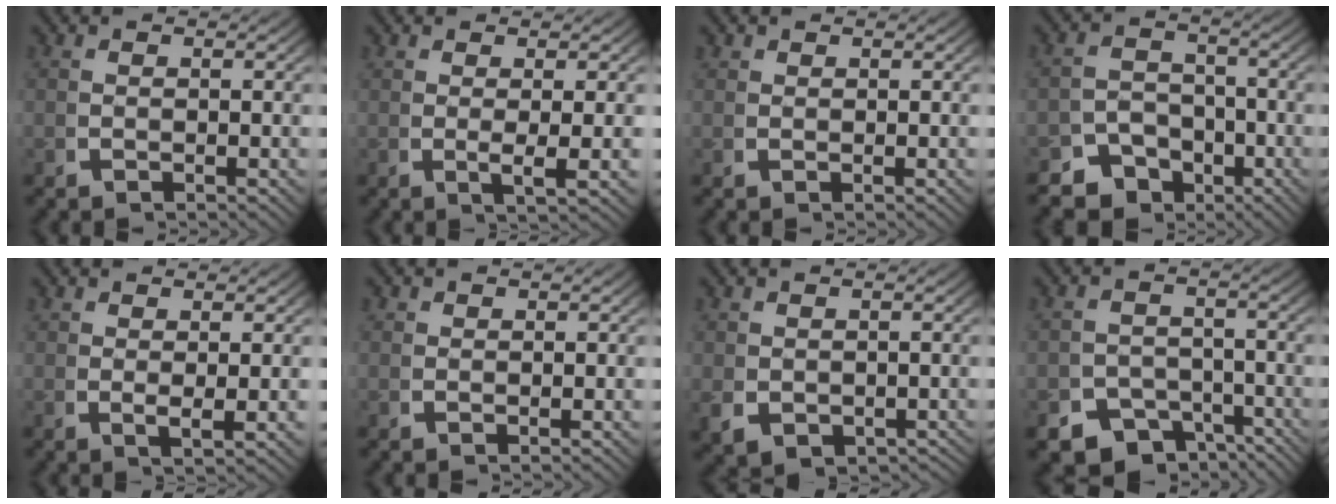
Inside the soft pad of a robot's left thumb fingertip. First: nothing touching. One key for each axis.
{"total": 2.4, "fx": 0.3, "fy": 0.2, "fz": 2.4, "tx": -0.046, "ty": -0.006, "tz": 0.011}
{"total": 0.8, "fx": 0.6, "fy": 0.5, "fz": 0.1, "tx": -0.001, "ty": -0.004, "tz": 0.015}
{"total": 7.9, "fx": -4.7, "fy": 6.0, "fz": 2.2, "tx": -0.014, "ty": -0.035, "tz": -0.077}
{"total": 1.6, "fx": 0.8, "fy": 0.0, "fz": 1.4, "tx": -0.028, "ty": -0.007, "tz": 0.022}
{"total": 1.1, "fx": 0.6, "fy": 0.8, "fz": 0.3, "tx": -0.003, "ty": -0.004, "tz": 0.014}
{"total": 3.5, "fx": -1.0, "fy": 2.8, "fz": 1.9, "tx": -0.042, "ty": -0.018, "tz": -0.002}
{"total": 9.0, "fx": -6.3, "fy": 5.8, "fz": 2.8, "tx": -0.036, "ty": -0.039, "tz": -0.101}